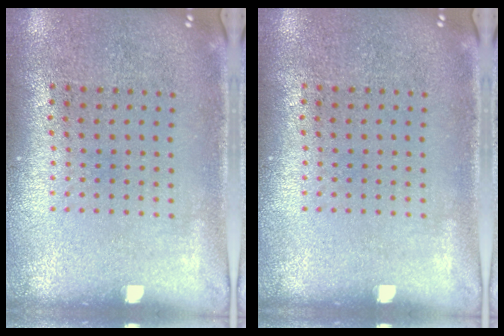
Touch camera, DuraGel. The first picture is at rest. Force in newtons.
{"total": 0.0}